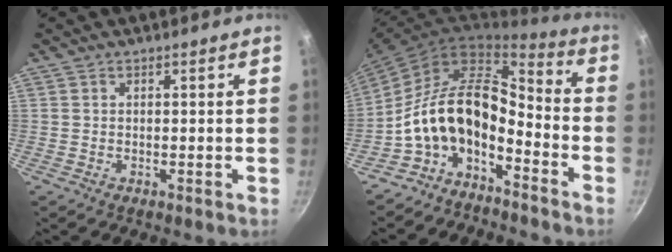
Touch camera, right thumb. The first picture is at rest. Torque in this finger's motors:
{"motor_torque": [0.48, 0.90, 1.38, -1.38, 0.30]}